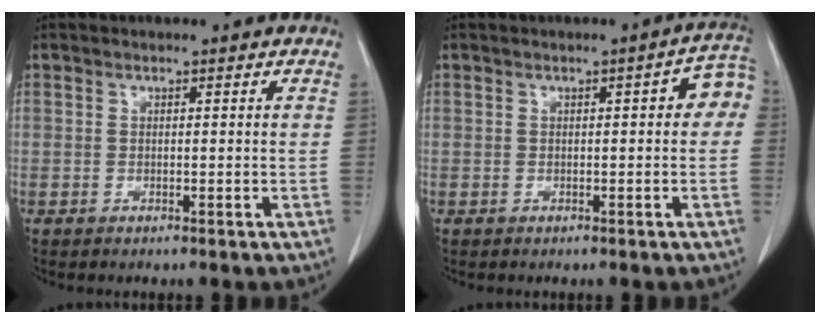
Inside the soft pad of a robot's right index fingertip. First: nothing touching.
{"total": 4.0, "force": [0.4, 1.2, 3.8], "torque": [-0.038, 0.016, -0.002]}